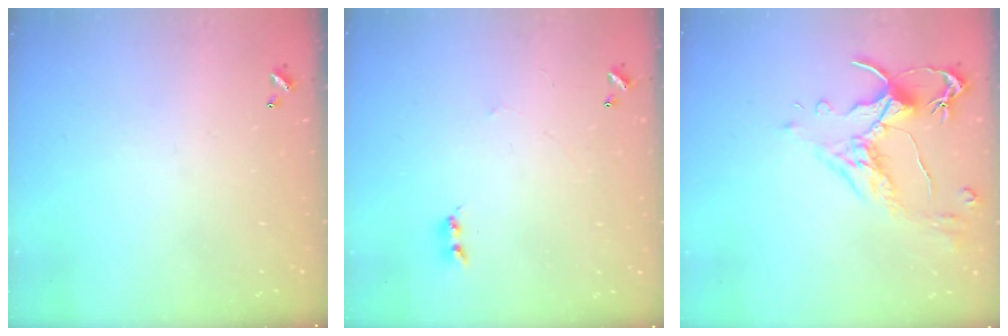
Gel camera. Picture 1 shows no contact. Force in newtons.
{"total": 2.2, "press": 2.1, "slide": 0.5}
{"total": 2.5, "press": 2.1, "slide": 1.3}